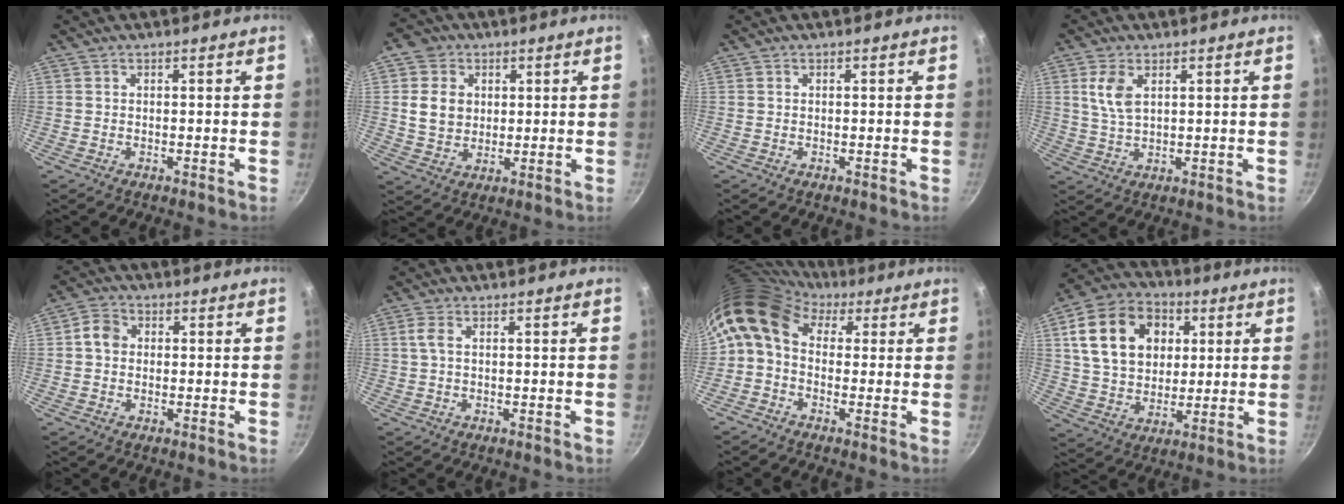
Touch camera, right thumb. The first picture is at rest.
{"total": 8.5, "force": [1.6, 7.3, 4.1], "torque": [-0.042, 0.001, 0.027]}
{"total": 0.0}
{"total": 5.5, "force": [2.1, 2.9, 4.2], "torque": [-0.082, -0.009, 0.043]}
{"total": 3.9, "force": [0.2, 3.3, 2.0], "torque": [-0.025, 0.009, -0.007]}
{"total": 2.1, "force": [0.4, 0.9, 1.8], "torque": [-0.042, 0.004, 0.008]}
{"total": 11.0, "force": [2.4, 8.1, 7.0], "torque": [-0.129, 0.027, 0.018]}
{"total": 18.5, "force": [5.0, 13.9, 11.1], "torque": [-0.172, 0.005, 0.083]}